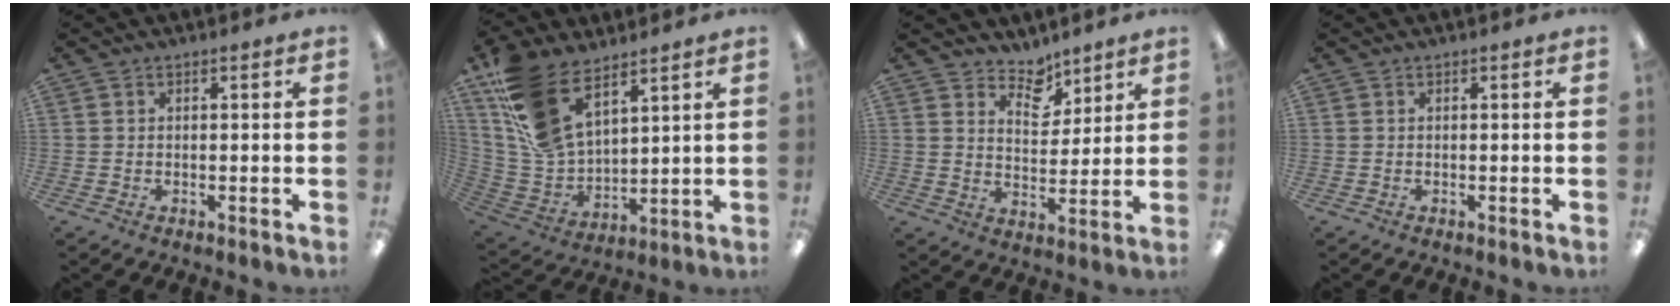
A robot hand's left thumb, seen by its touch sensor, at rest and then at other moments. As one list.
[{"total": 17.5, "force": [11.1, 9.0, 10.1], "torque": [-0.242, -0.048, 0.213]}, {"total": 7.1, "force": [5.9, 3.6, 1.5], "torque": [-0.022, -0.039, 0.107]}, {"total": 0.0}]